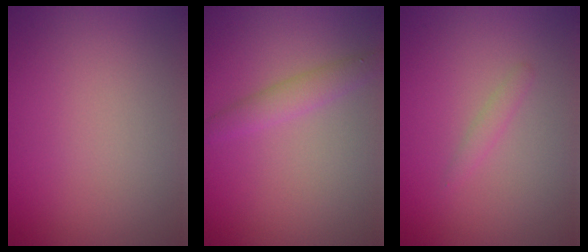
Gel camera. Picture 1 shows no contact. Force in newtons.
{"total": 2.1, "press": 2.1, "slide": 0.1}
{"total": 0.9, "press": 0.9, "slide": 0.0}